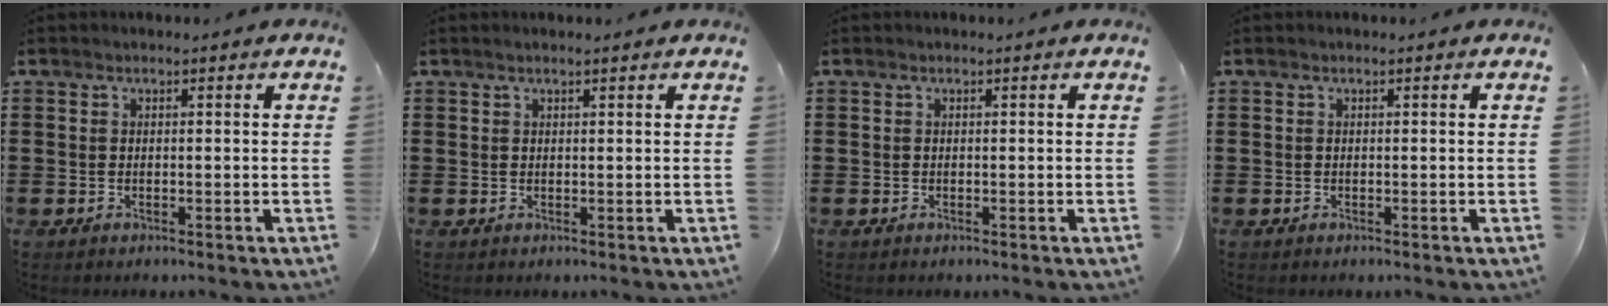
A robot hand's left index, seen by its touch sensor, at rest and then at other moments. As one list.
[{"total": 0.6, "force": [0.4, 0.0, 0.5], "torque": [-0.009, 0.000, 0.008]}, {"total": 0.0}, {"total": 0.0}]